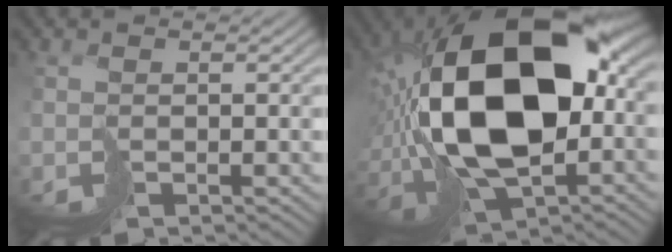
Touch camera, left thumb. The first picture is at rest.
{"total": 20.9, "force": [2.6, 12.6, 16.5], "torque": [-0.361, -0.017, 0.048]}